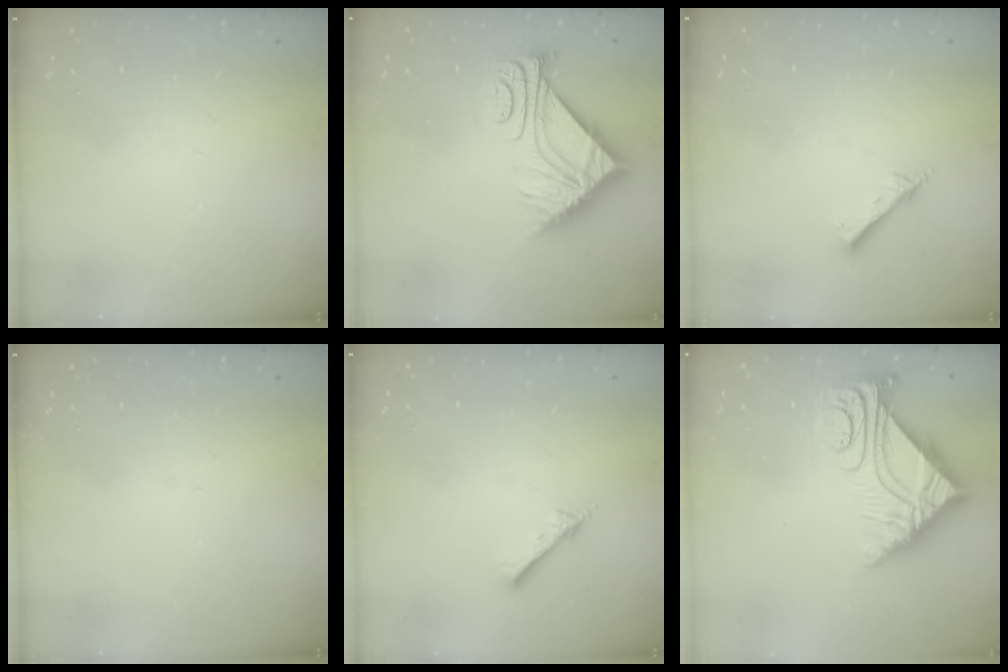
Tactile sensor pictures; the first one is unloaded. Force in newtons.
{"total": 10.2, "press": 10.2, "slide": 0.4}
{"total": 2.0, "press": 2.0, "slide": 0.2}
{"total": 0.0}
{"total": 2.6, "press": 2.6, "slide": 0.3}
{"total": 7.5, "press": 7.4, "slide": 0.8}